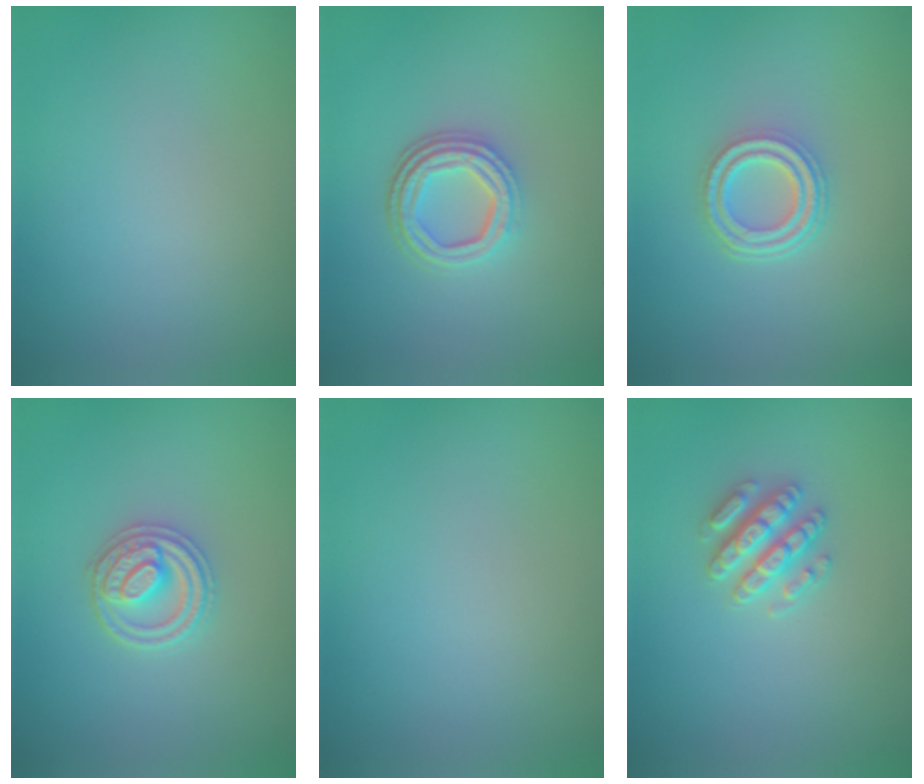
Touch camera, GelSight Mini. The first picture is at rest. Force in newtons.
{"total": 4.4, "press": 3.2, "slide": 3.0}
{"total": 3.9, "press": 3.0, "slide": 2.5}
{"total": 2.8, "press": 2.8, "slide": 0.4}
{"total": 0.0}
{"total": 3.0, "press": 2.8, "slide": 1.1}